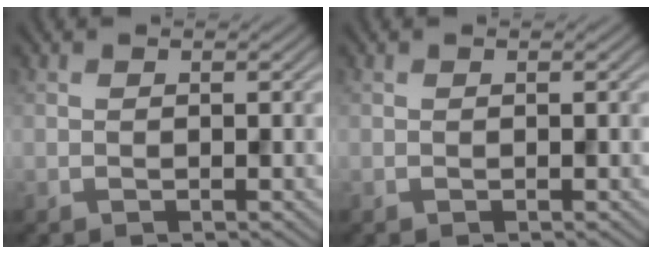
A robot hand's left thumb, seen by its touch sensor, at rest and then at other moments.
{"total": 0.0}